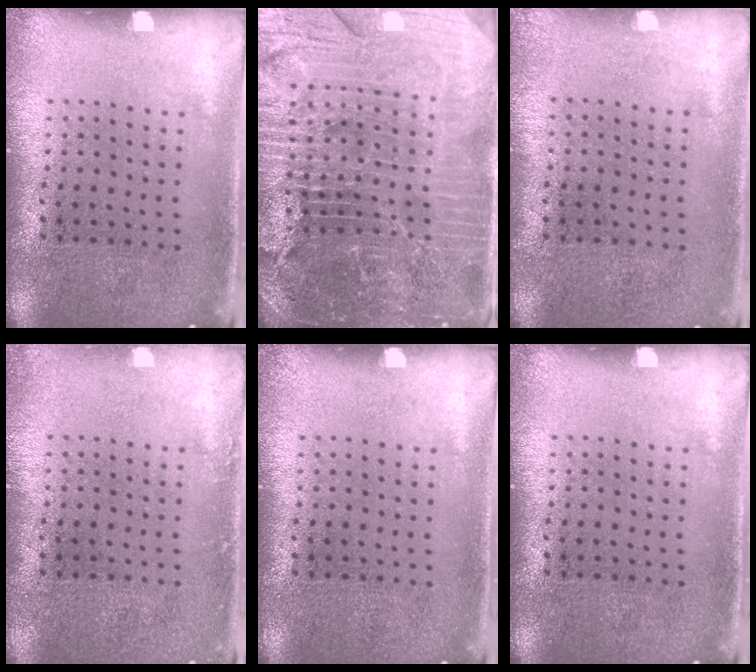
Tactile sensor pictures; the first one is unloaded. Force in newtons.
{"total": 5.8, "press": 5.1, "slide": 2.6}
{"total": 0.0}
{"total": 0.7, "press": 0.7, "slide": 0.1}
{"total": 0.0}
{"total": 0.0}